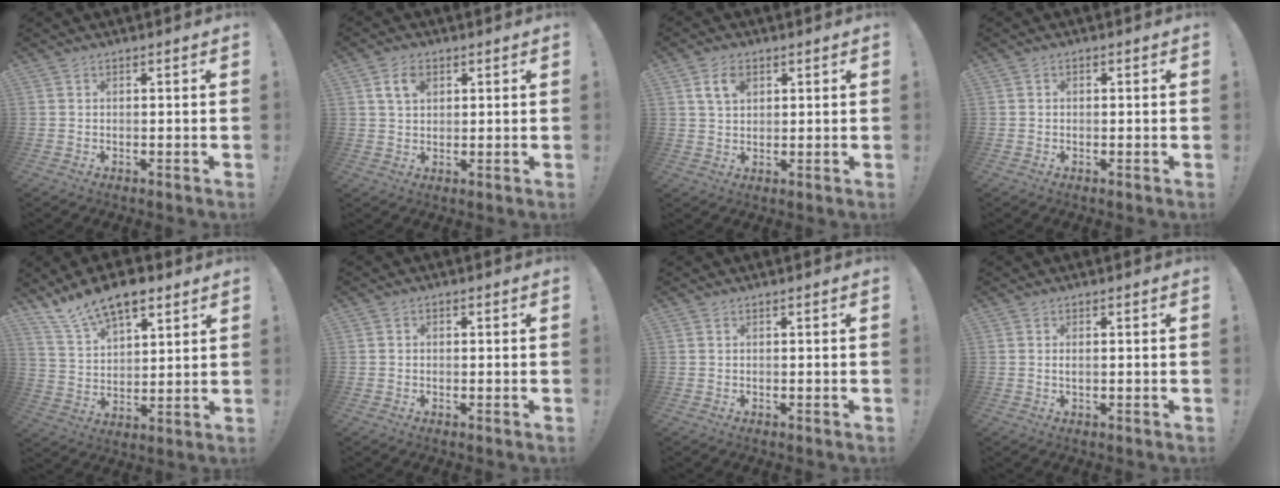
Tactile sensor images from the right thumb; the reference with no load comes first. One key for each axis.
{"total": 5.6, "fx": 2.4, "fy": 3.7, "fz": 3.5, "tx": -0.052, "ty": 0.000, "tz": 0.042}
{"total": 6.0, "fx": 2.6, "fy": 3.9, "fz": 3.7, "tx": -0.058, "ty": -0.002, "tz": 0.048}
{"total": 1.0, "fx": -0.4, "fy": 0.8, "fz": 0.5, "tx": -0.011, "ty": 0.005, "tz": -0.007}
{"total": 13.0, "fx": 9.7, "fy": 5.9, "fz": 6.3, "tx": -0.122, "ty": -0.054, "tz": 0.180}
{"total": 1.1, "fx": -0.5, "fy": 0.9, "fz": 0.4, "tx": -0.011, "ty": 0.006, "tz": -0.008}
{"total": 0.0}
{"total": 1.0, "fx": 0.1, "fy": 0.2, "fz": 1.0, "tx": -0.012, "ty": -0.002, "tz": 0.001}